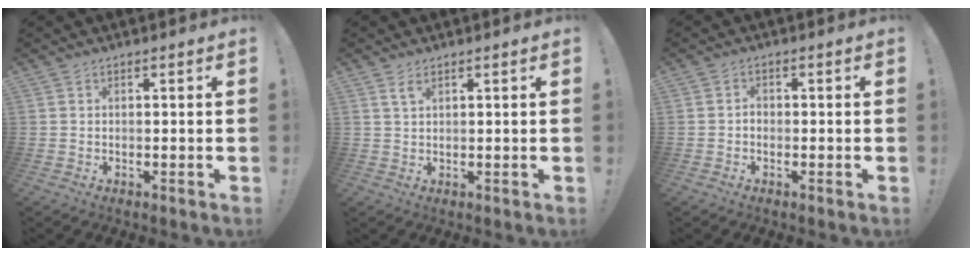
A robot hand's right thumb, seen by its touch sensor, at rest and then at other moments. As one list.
[{"total": 2.6, "force": [1.5, 1.1, 1.8], "torque": [-0.034, -0.002, 0.028]}, {"total": 1.6, "force": [-1.2, 0.8, 0.7], "torque": [-0.009, 0.006, -0.022]}]